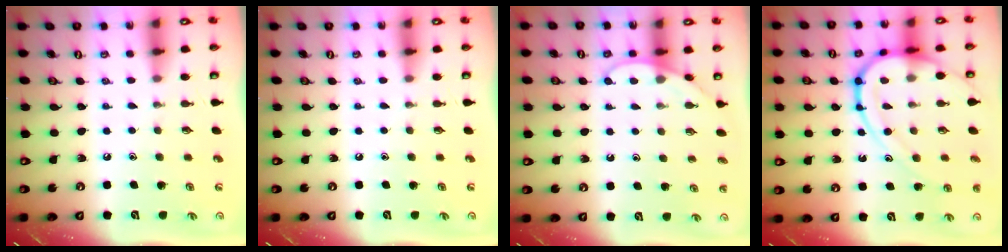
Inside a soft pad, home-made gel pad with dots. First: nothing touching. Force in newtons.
{"total": 0.0}
{"total": 6.5, "press": 6.4, "slide": 0.6}
{"total": 15.0, "press": 14.9, "slide": 1.7}